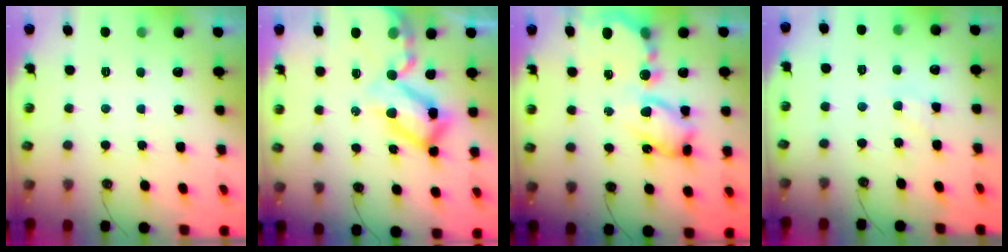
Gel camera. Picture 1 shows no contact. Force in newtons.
{"total": 19.8, "press": 19.7, "slide": 2.0}
{"total": 13.0, "press": 13.0, "slide": 0.9}
{"total": 2.1, "press": 2.1, "slide": 0.4}